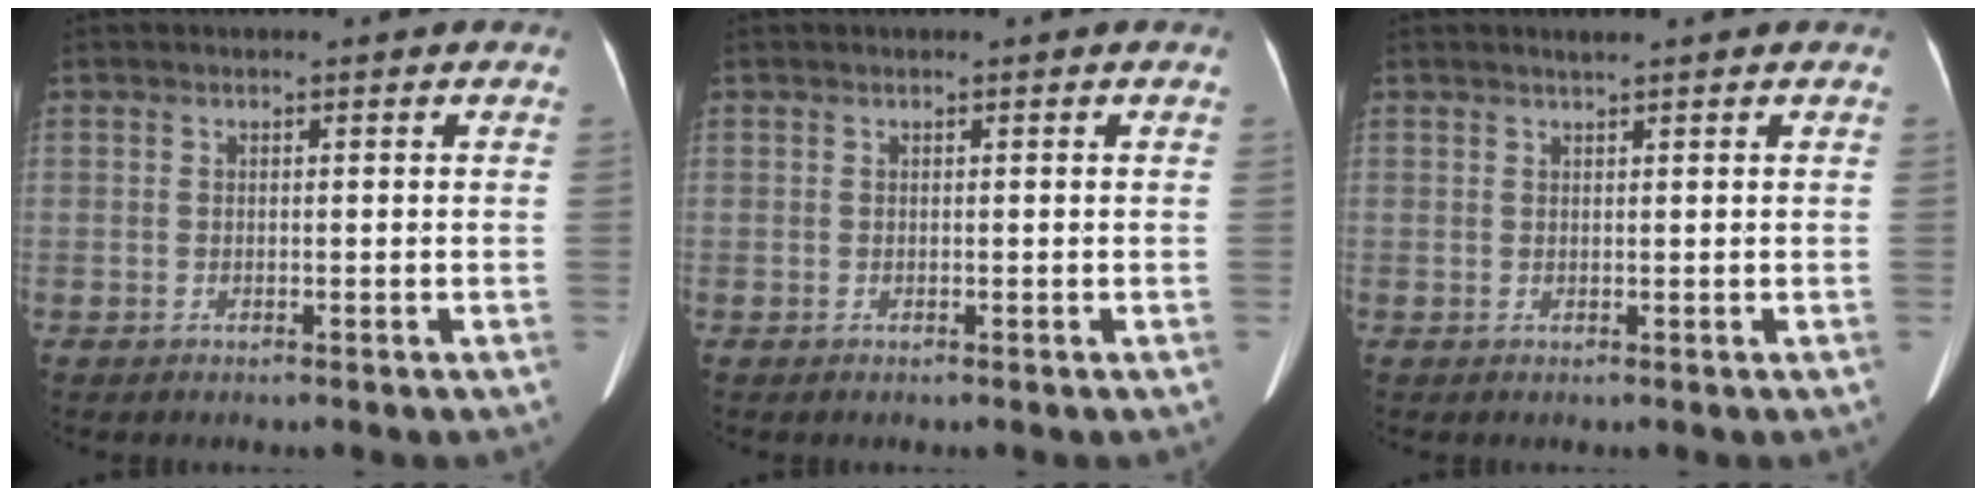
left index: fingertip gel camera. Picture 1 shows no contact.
{"total": 0.0}
{"total": 0.8, "force": [0.6, -0.2, 0.4], "torque": [-0.015, -0.001, 0.017]}